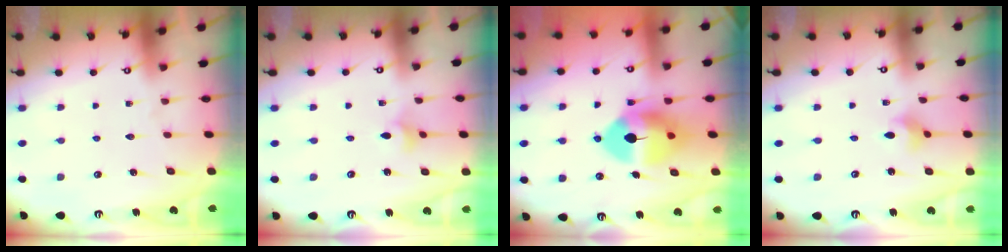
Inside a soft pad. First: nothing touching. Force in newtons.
{"total": 3.0, "press": 2.9, "slide": 0.5}
{"total": 12.0, "press": 11.8, "slide": 1.9}
{"total": 3.0, "press": 2.9, "slide": 0.7}